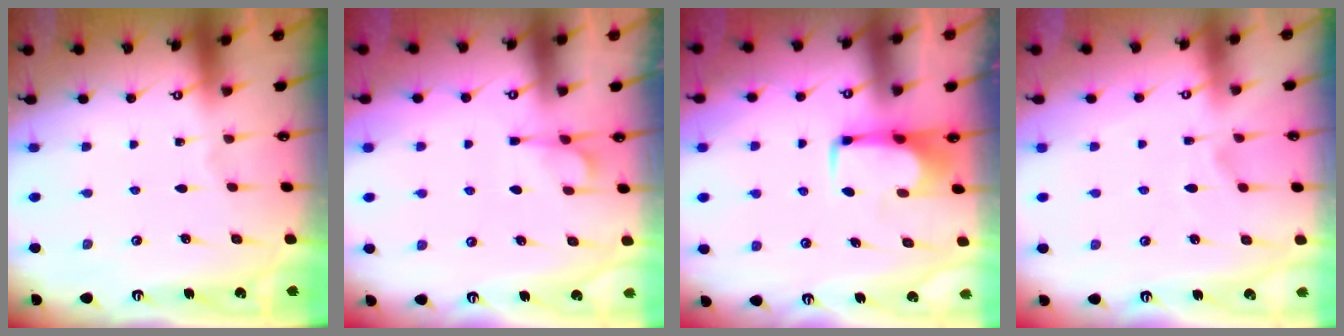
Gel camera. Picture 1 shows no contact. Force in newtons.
{"total": 1.6, "press": 1.0, "slide": 1.2}
{"total": 1.6, "press": 1.4, "slide": 0.6}
{"total": 2.8, "press": 2.6, "slide": 1.2}